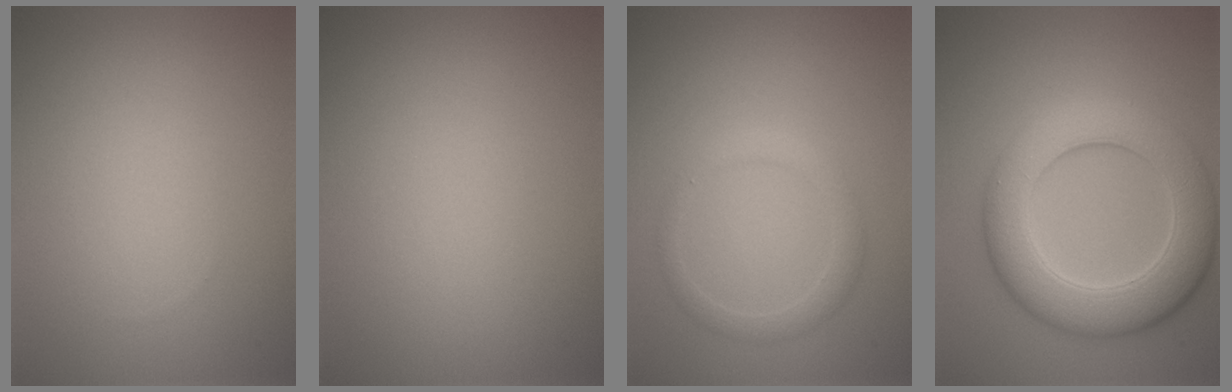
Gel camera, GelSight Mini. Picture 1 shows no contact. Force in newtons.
{"total": 0.0}
{"total": 1.9, "press": 1.9, "slide": 0.1}
{"total": 8.0, "press": 8.0, "slide": 0.3}